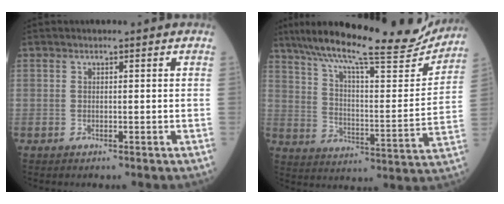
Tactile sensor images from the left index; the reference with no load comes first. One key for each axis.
{"total": 23.7, "fx": 20.8, "fy": 2.4, "fz": 11.0, "tx": -0.191, "ty": -0.024, "tz": 0.294}